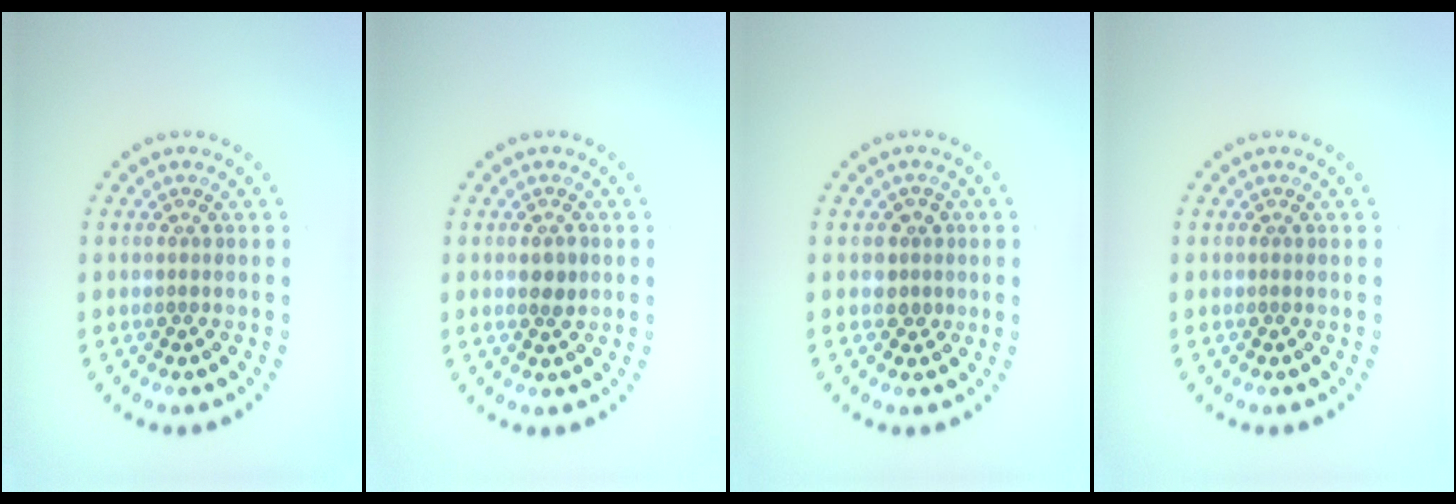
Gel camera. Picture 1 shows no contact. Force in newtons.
{"total": 1.5, "press": 1.5, "slide": 0.1}
{"total": 1.5, "press": 1.3, "slide": 0.7}
{"total": 0.0}